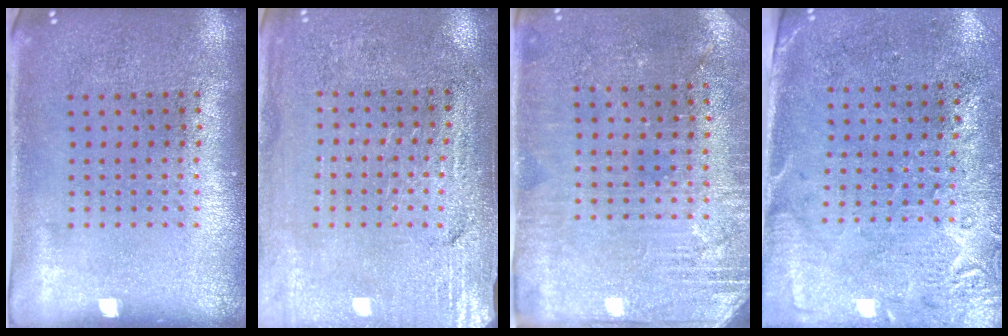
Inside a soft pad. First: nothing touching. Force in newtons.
{"total": 3.2, "press": 3.1, "slide": 0.7}
{"total": 2.8, "press": 2.7, "slide": 0.8}
{"total": 2.8, "press": 2.4, "slide": 1.4}